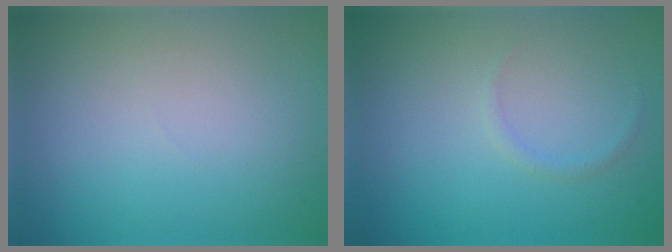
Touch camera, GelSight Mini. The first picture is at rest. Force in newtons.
{"total": 0.7, "press": 0.7, "slide": 0.1}